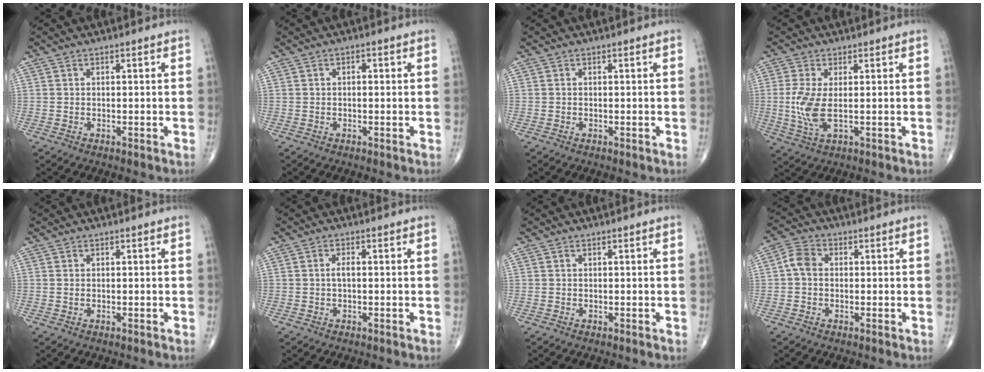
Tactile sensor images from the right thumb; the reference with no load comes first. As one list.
[{"total": 0.8, "force": [0.1, 0.4, 0.7], "torque": [-0.006, 0.002, 0.001]}, {"total": 0.0}, {"total": 6.4, "force": [-0.1, 2.4, 6.0], "torque": [-0.148, -0.011, 0.001]}, {"total": 0.0}, {"total": 1.4, "force": [-0.1, 0.6, 1.3], "torque": [-0.025, 0.002, -0.004]}, {"total": 0.0}, {"total": 4.1, "force": [-0.1, 3.1, 2.6], "torque": [-0.047, 0.014, -0.011]}]